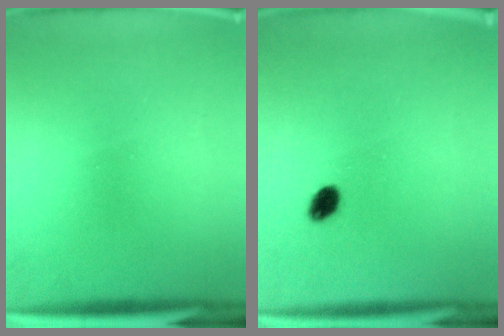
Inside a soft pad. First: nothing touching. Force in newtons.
{"total": 2.4}